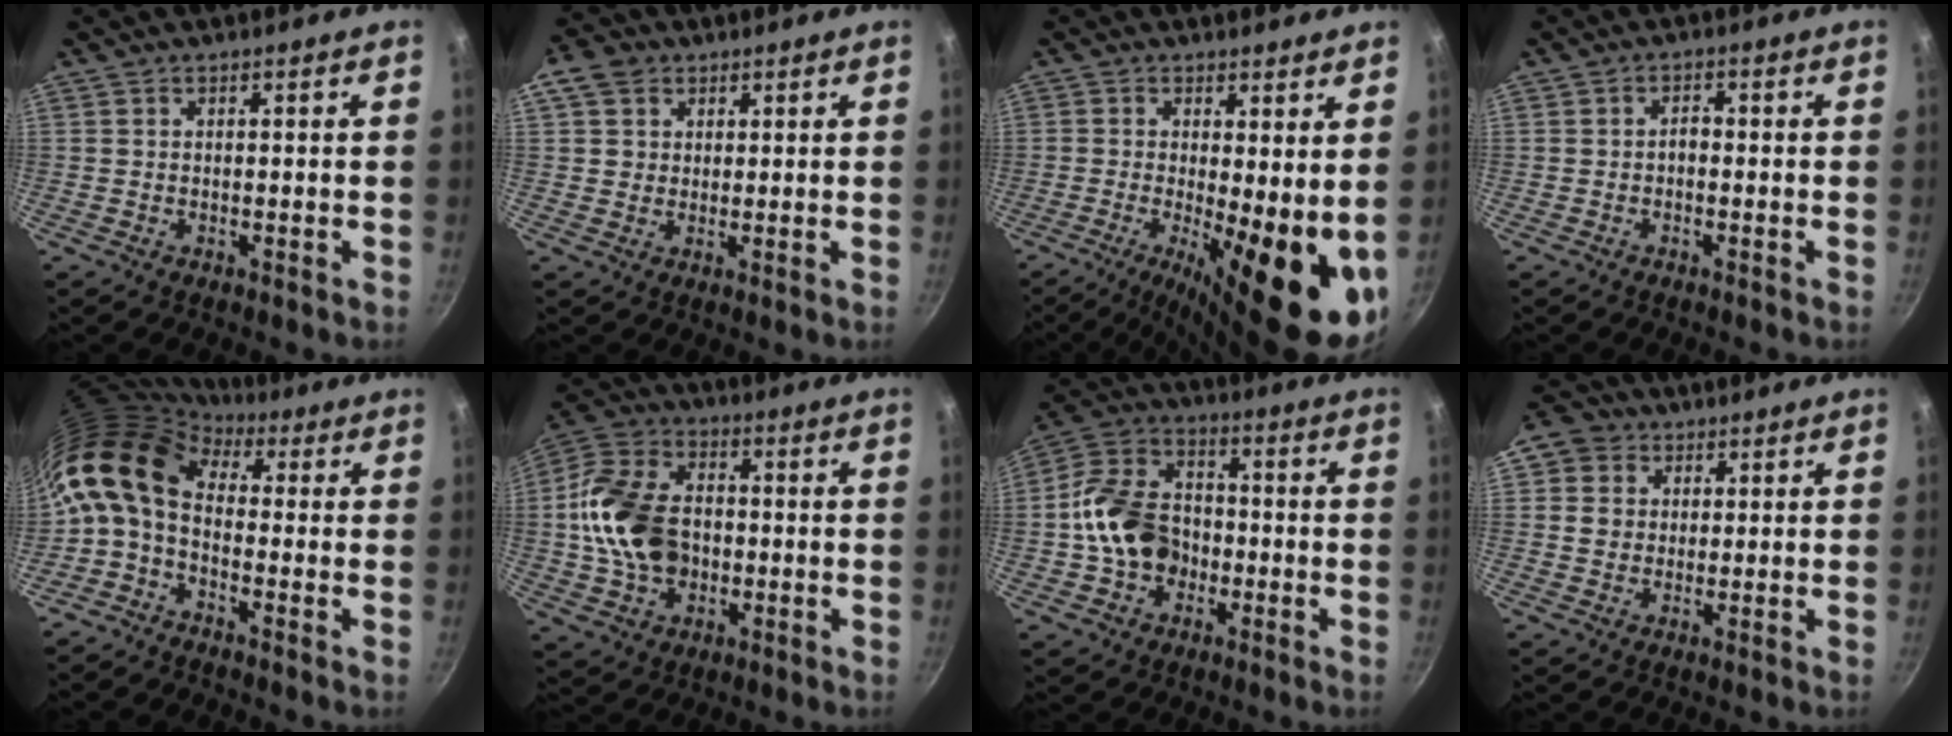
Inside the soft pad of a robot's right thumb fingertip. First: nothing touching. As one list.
[{"total": 5.6, "force": [2.3, 4.6, 2.2], "torque": [-0.012, 0.000, 0.035]}, {"total": 16.1, "force": [-2.0, 5.1, 15.1], "torque": [-0.193, -0.023, -0.024]}, {"total": 1.6, "force": [-0.5, 1.0, 1.1], "torque": [-0.014, 0.010, -0.011]}, {"total": 12.0, "force": [1.4, 7.6, 9.2], "torque": [-0.167, 0.024, 0.004]}, {"total": 16.9, "force": [-0.8, 12.2, 11.7], "torque": [-0.209, 0.027, -0.020]}, {"total": 13.5, "force": [-2.3, 10.5, 8.2], "torque": [-0.129, 0.037, -0.054]}, {"total": 6.8, "force": [2.1, 6.0, 2.4], "torque": [-0.009, 0.005, 0.025]}]